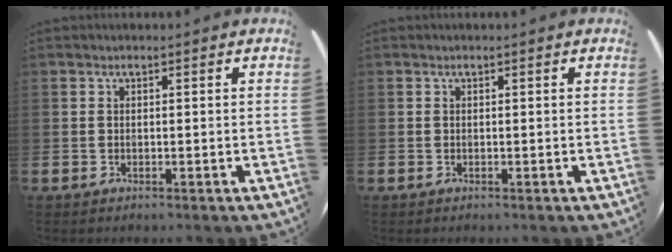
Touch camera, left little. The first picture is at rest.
{"total": 0.0}